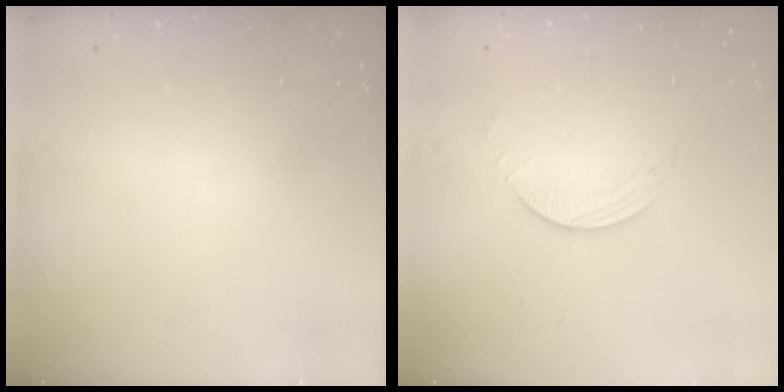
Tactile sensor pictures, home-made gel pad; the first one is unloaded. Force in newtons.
{"total": 2.0, "press": 2.0, "slide": 0.2}